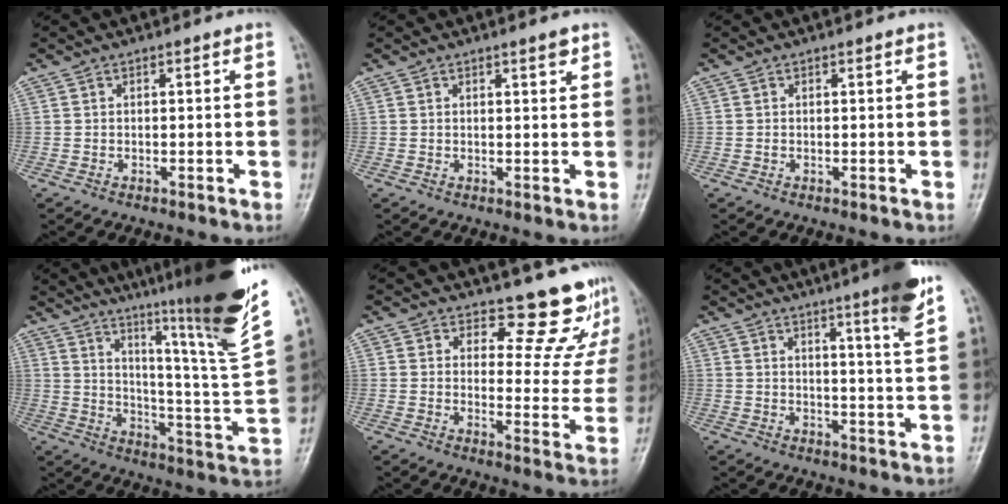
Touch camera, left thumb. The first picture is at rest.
{"total": 1.5, "force": [1.1, 0.2, 1.0], "torque": [-0.010, -0.008, 0.017]}
{"total": 0.0}
{"total": 28.0, "force": [18.3, 1.7, 21.0], "torque": [-0.298, -0.105, 0.268]}
{"total": 11.2, "force": [10.5, 3.8, 1.1], "torque": [0.032, -0.112, 0.110]}
{"total": 9.3, "force": [6.1, -0.1, 7.1], "torque": [-0.090, -0.037, 0.079]}